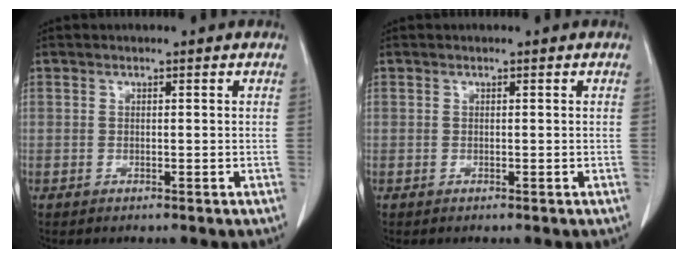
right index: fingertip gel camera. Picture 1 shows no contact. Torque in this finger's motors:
{"motor_torque": [0.00, 0.00, 0.00, 0.00]}